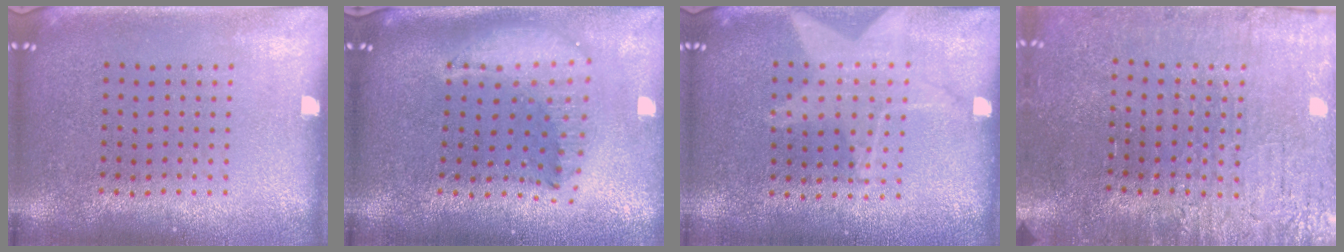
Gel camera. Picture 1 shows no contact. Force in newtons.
{"total": 1.8, "press": 1.4, "slide": 1.0}
{"total": 1.1, "press": 1.1, "slide": 0.3}
{"total": 3.7, "press": 3.4, "slide": 1.3}